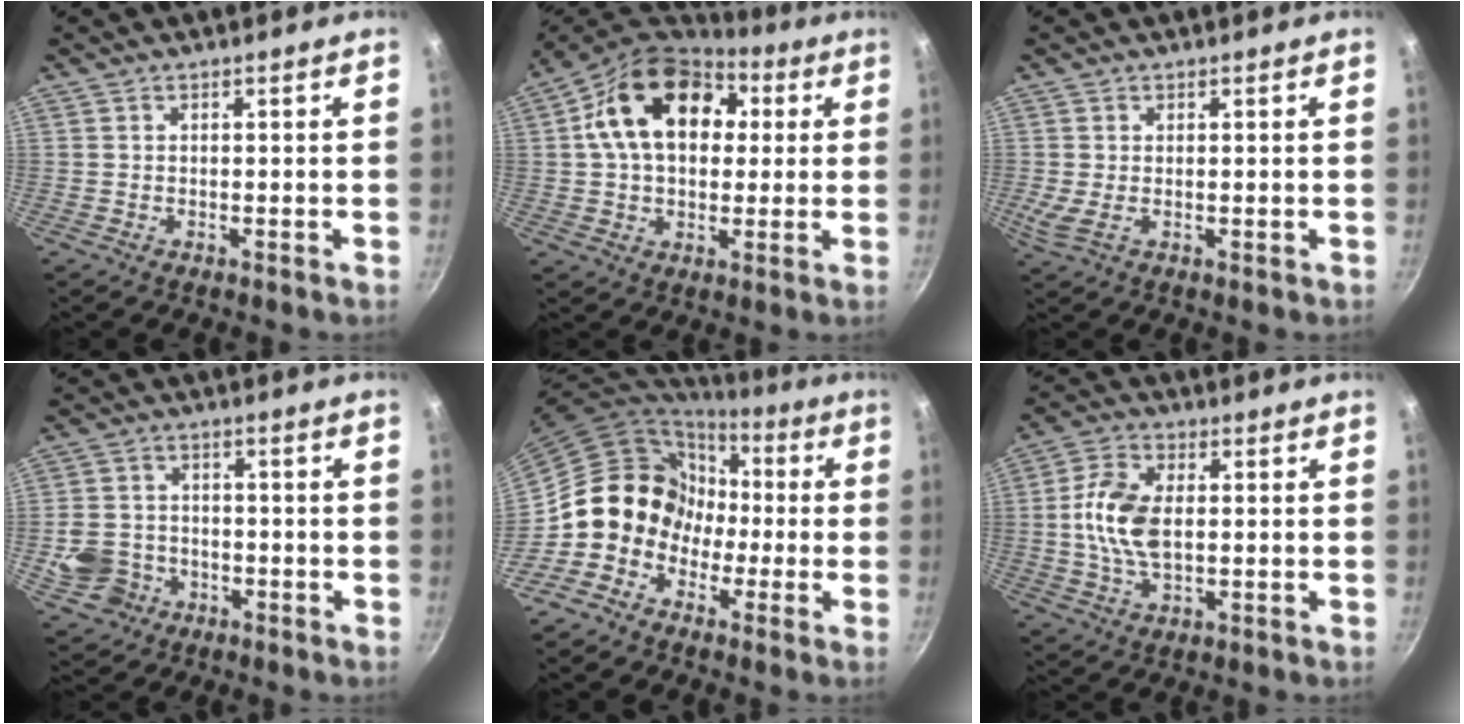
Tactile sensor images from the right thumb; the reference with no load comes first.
{"total": 19.4, "force": [4.4, 13.6, 13.1], "torque": [-0.193, 0.023, 0.056]}
{"total": 2.8, "force": [0.2, 1.5, 2.4], "torque": [-0.045, -0.004, 0.008]}
{"total": 8.2, "force": [-2.8, 7.0, 3.2], "torque": [-0.049, 0.025, -0.049]}
{"total": 12.2, "force": [-1.8, 11.3, 4.3], "torque": [-0.022, 0.056, -0.042]}
{"total": 10.2, "force": [0.3, 5.9, 8.3], "torque": [-0.159, 0.012, -0.001]}